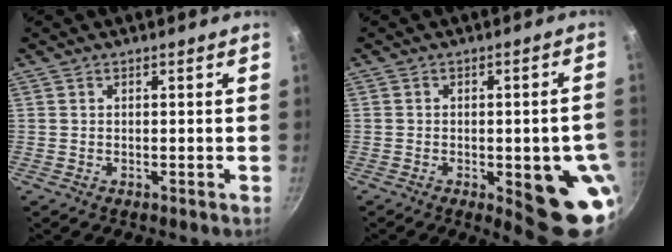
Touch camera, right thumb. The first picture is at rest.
{"total": 13.3, "force": [-3.3, 4.5, 12.1], "torque": [-0.109, 0.007, -0.037]}